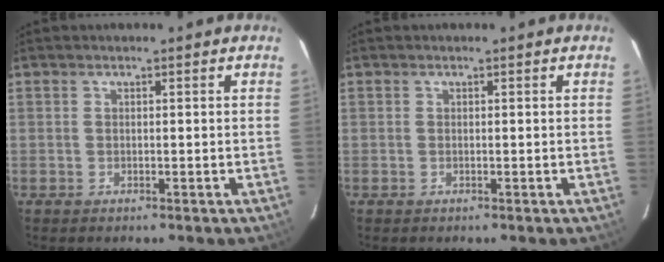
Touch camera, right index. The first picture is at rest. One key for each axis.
{"total": 0.0}